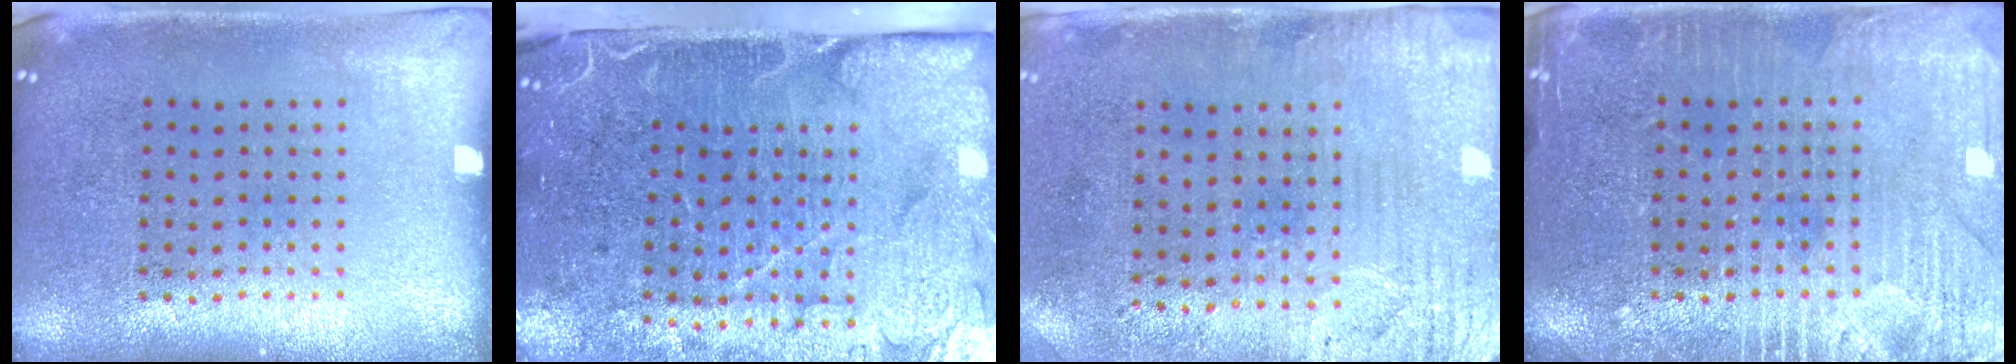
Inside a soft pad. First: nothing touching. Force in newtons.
{"total": 5.0, "press": 4.0, "slide": 2.9}
{"total": 3.2, "press": 2.6, "slide": 1.9}
{"total": 4.7, "press": 4.6, "slide": 0.6}